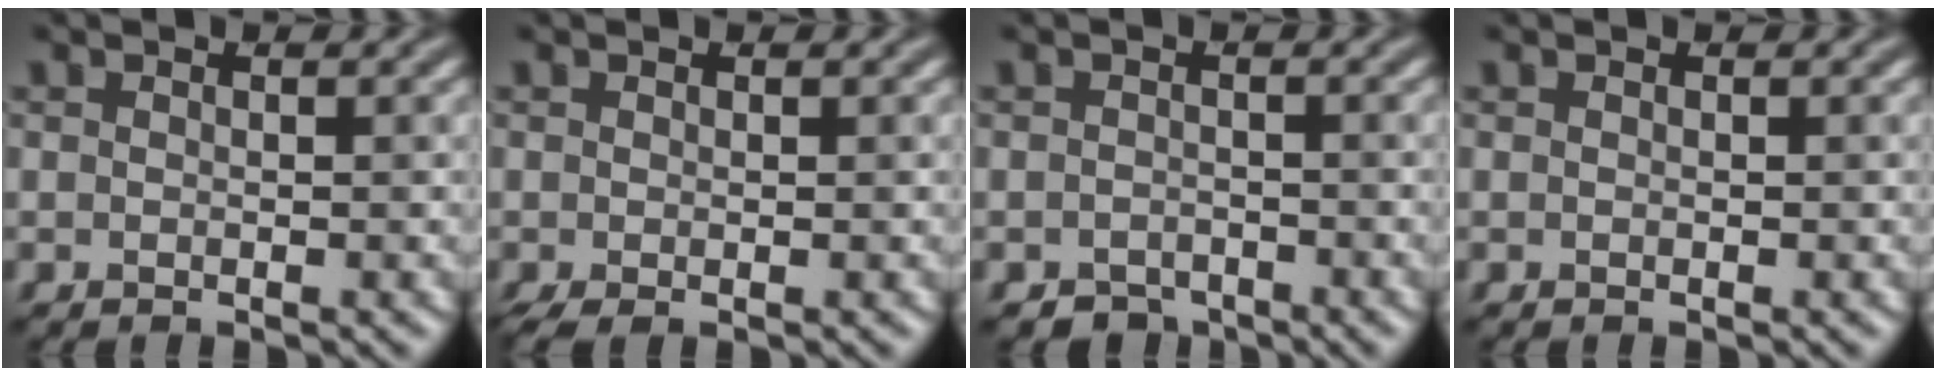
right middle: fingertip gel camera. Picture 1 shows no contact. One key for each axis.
{"total": 1.2, "fx": -0.4, "fy": 0.3, "fz": 1.0, "tx": -0.026, "ty": -0.007, "tz": -0.009}
{"total": 1.6, "fx": -1.4, "fy": 0.8, "fz": 0.0, "tx": 0.006, "ty": 0.003, "tz": -0.027}
{"total": 0.0}